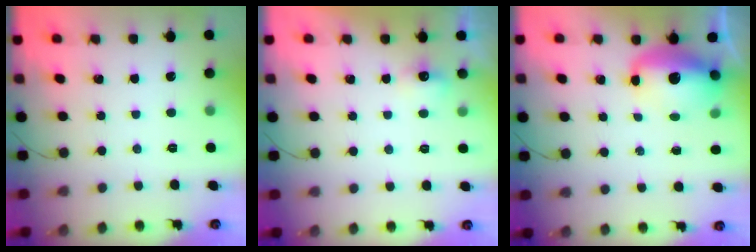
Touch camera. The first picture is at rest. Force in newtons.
{"total": 4.8, "press": 4.3, "slide": 2.3}
{"total": 11.3, "press": 11.0, "slide": 2.7}